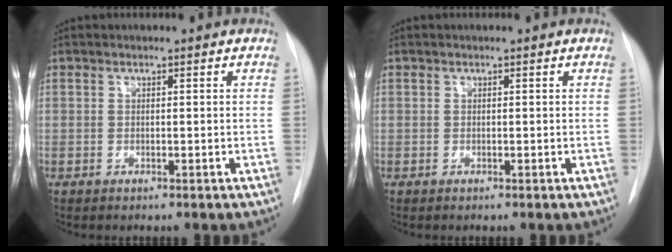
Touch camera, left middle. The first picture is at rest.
{"total": 0.0}